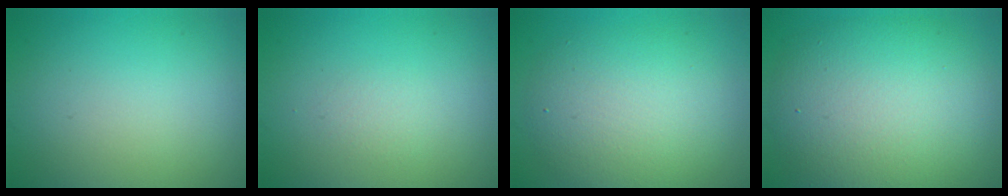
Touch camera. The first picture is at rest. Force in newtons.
{"total": 0.9, "press": 0.9, "slide": 0.1}
{"total": 5.9, "press": 5.9, "slide": 0.5}
{"total": 10.6, "press": 10.6, "slide": 0.3}